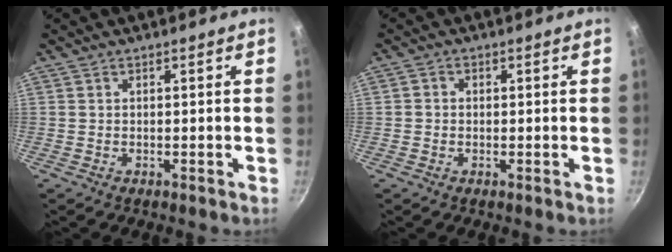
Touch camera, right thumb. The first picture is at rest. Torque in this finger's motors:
{"motor_torque": [-0.03, -0.11, -0.35, 0.06, 0.07]}